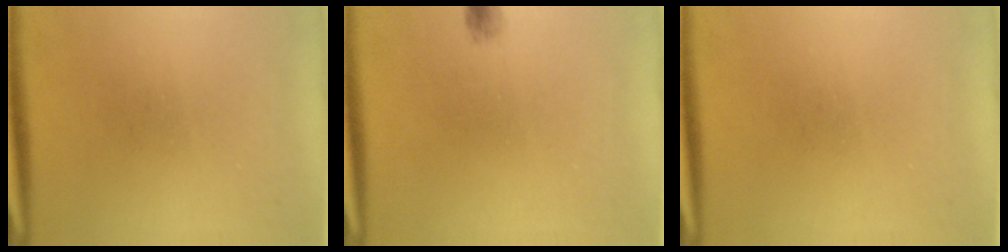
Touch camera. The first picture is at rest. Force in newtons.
{"total": 1.4}
{"total": 0.0}